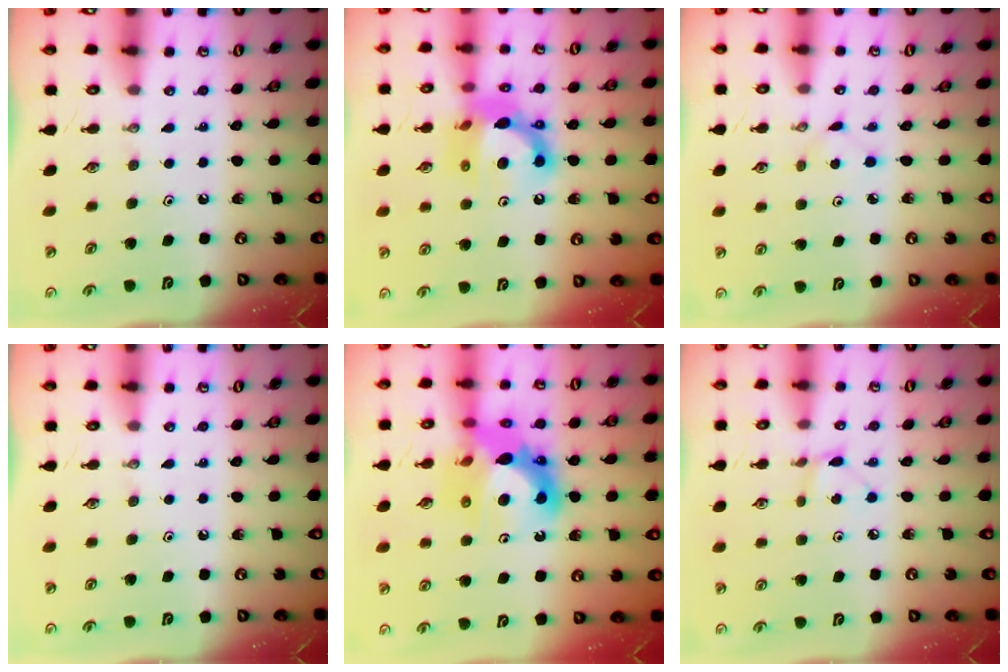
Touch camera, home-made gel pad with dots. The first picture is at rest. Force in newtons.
{"total": 13.0, "press": 12.9, "slide": 1.2}
{"total": 1.6, "press": 1.6, "slide": 0.2}
{"total": 0.0}
{"total": 15.9, "press": 15.8, "slide": 1.5}
{"total": 4.4, "press": 4.3, "slide": 0.4}